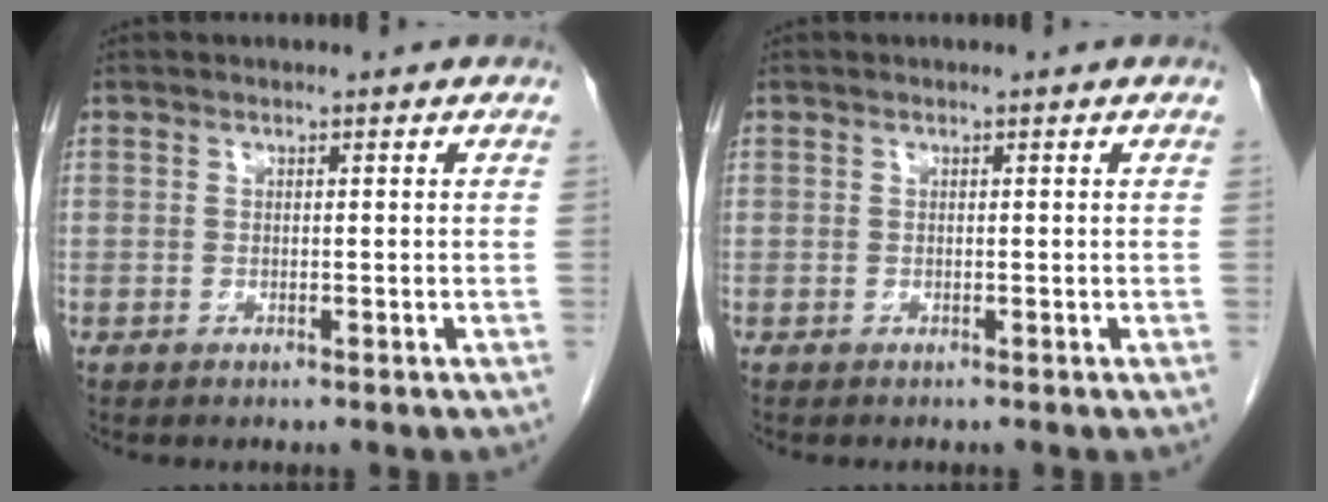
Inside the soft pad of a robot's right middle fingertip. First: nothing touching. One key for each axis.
{"total": 0.0}